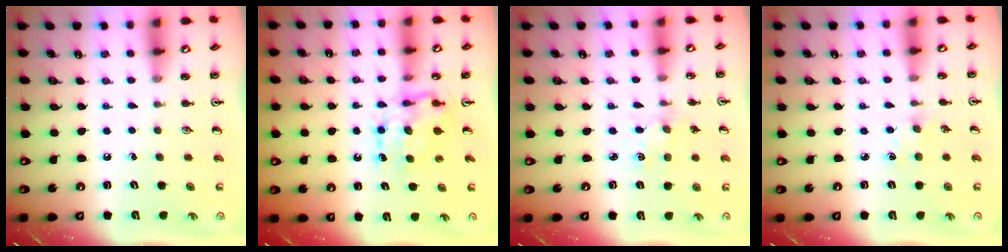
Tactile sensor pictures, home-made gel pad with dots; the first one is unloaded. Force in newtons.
{"total": 6.8, "press": 6.8, "slide": 0.3}
{"total": 2.1, "press": 2.1, "slide": 0.4}
{"total": 2.8, "press": 2.7, "slide": 0.5}